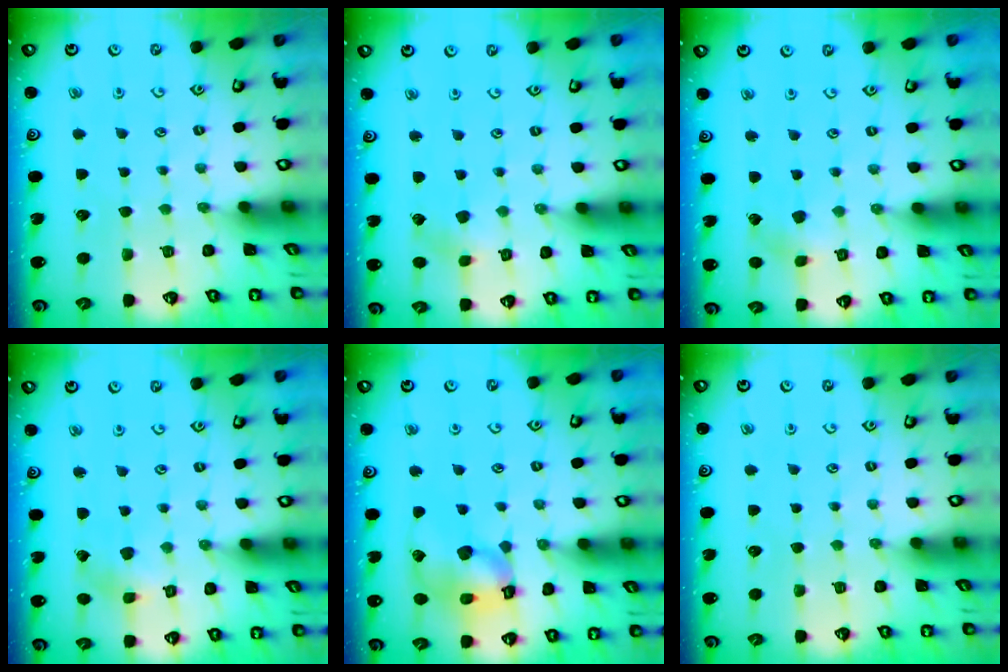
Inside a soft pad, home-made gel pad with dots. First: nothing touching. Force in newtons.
{"total": 2.9, "press": 2.9, "slide": 0.4}
{"total": 2.8, "press": 2.8, "slide": 0.3}
{"total": 2.9, "press": 2.9, "slide": 0.2}
{"total": 14.4, "press": 14.3, "slide": 1.9}
{"total": 0.0}